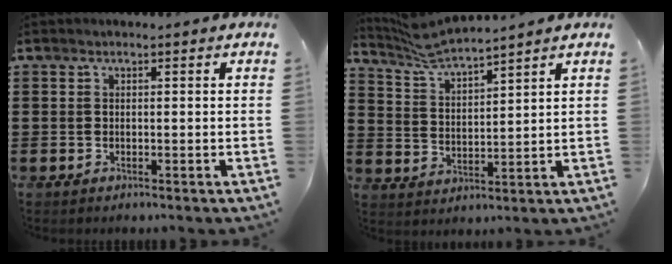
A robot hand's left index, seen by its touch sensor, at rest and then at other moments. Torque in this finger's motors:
{"motor_torque": [0.45, -0.44, 0.05, 0.09]}